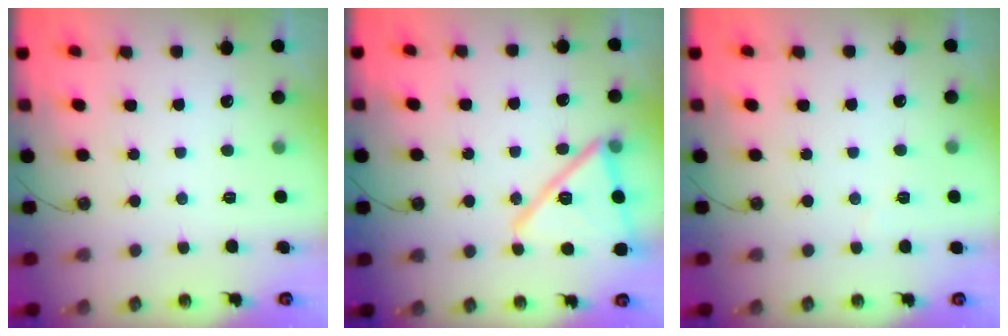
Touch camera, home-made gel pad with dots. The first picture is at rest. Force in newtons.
{"total": 16.1, "press": 15.8, "slide": 3.2}
{"total": 3.0, "press": 2.8, "slide": 1.0}